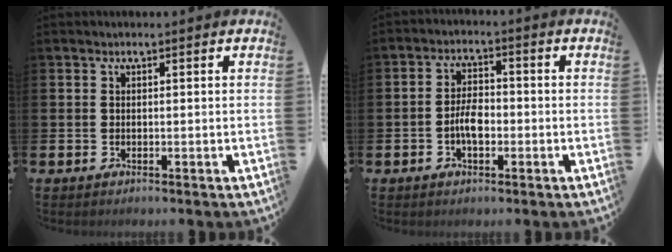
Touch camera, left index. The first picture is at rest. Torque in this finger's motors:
{"motor_torque": [0.28, 0.16, 0.10, 0.09]}